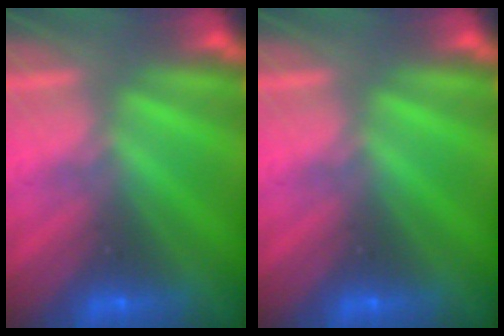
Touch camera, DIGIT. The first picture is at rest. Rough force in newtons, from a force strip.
{"total": 0.0}